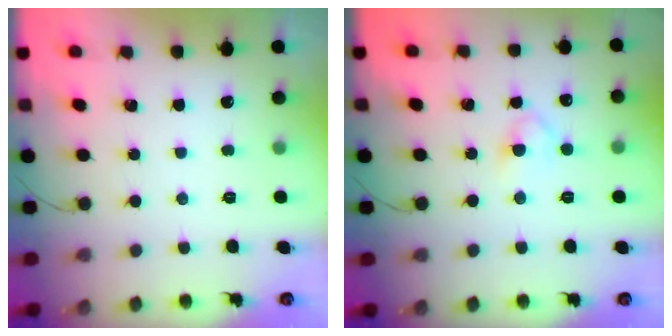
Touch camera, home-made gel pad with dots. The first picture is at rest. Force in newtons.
{"total": 2.9, "press": 2.6, "slide": 1.3}